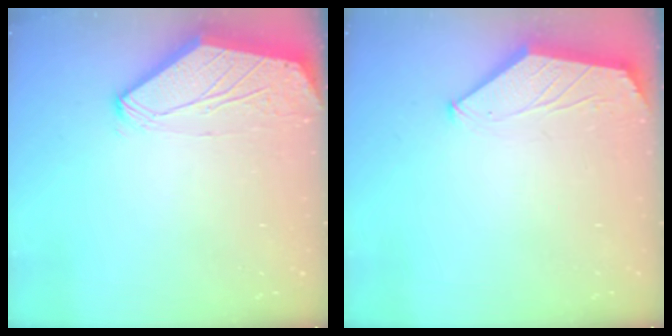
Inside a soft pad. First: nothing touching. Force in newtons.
{"total": 1.5, "press": 1.5, "slide": 0.4}